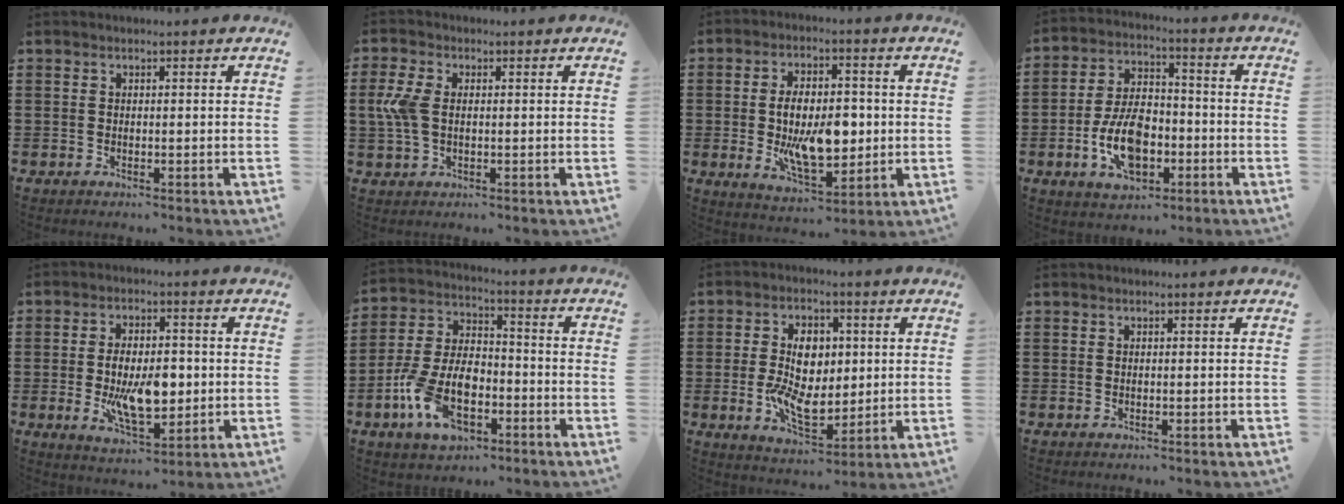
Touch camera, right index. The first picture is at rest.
{"total": 5.4, "force": [0.2, 3.2, 4.4], "torque": [-0.124, -0.002, -0.008]}
{"total": 10.7, "force": [-0.6, 5.3, 9.2], "torque": [-0.157, -0.006, -0.017]}
{"total": 9.9, "force": [-3.1, 5.7, 7.5], "torque": [-0.157, 0.002, -0.060]}
{"total": 9.6, "force": [-0.9, 4.7, 8.3], "torque": [-0.146, -0.006, -0.022]}
{"total": 10.5, "force": [-4.2, 6.2, 7.4], "torque": [-0.179, 0.006, -0.078]}
{"total": 9.2, "force": [0.3, 5.7, 7.3], "torque": [-0.143, 0.005, 0.001]}
{"total": 0.0}